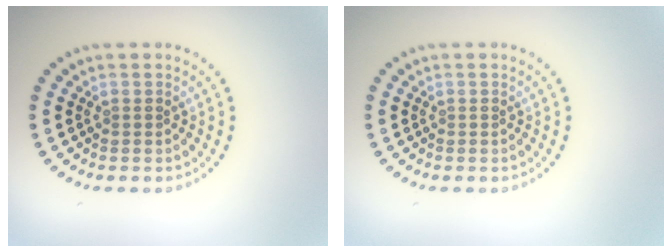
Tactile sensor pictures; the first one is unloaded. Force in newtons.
{"total": 0.0}